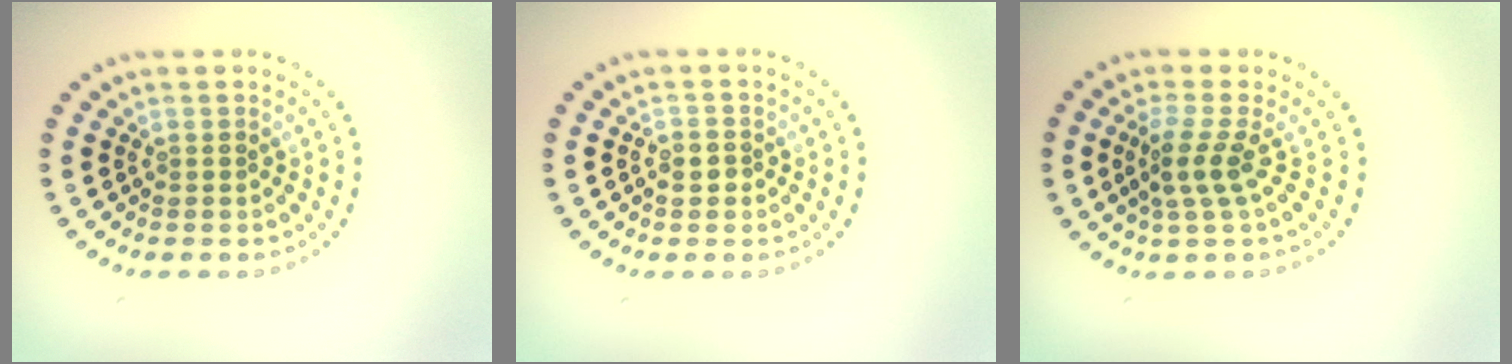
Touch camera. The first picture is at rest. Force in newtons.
{"total": 1.1, "press": 1.1, "slide": 0.1}
{"total": 2.5, "press": 1.9, "slide": 1.7}